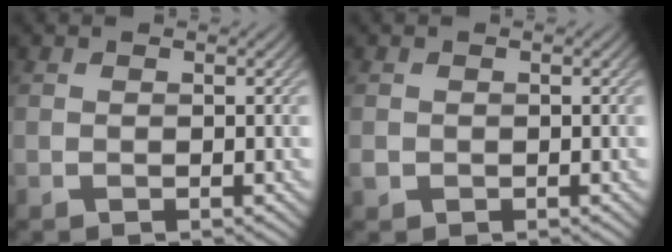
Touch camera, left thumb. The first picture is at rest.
{"total": 0.7, "force": [-0.3, 0.7, 0.2], "torque": [-0.003, -0.002, -0.009]}